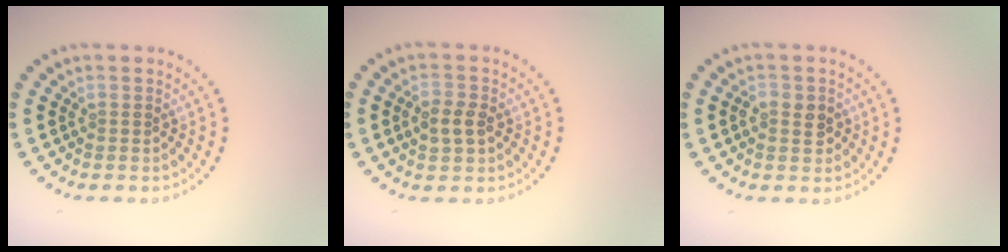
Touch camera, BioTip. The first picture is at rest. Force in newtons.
{"total": 2.4, "press": 2.4, "slide": 0.1}
{"total": 2.0, "press": 2.0, "slide": 0.3}